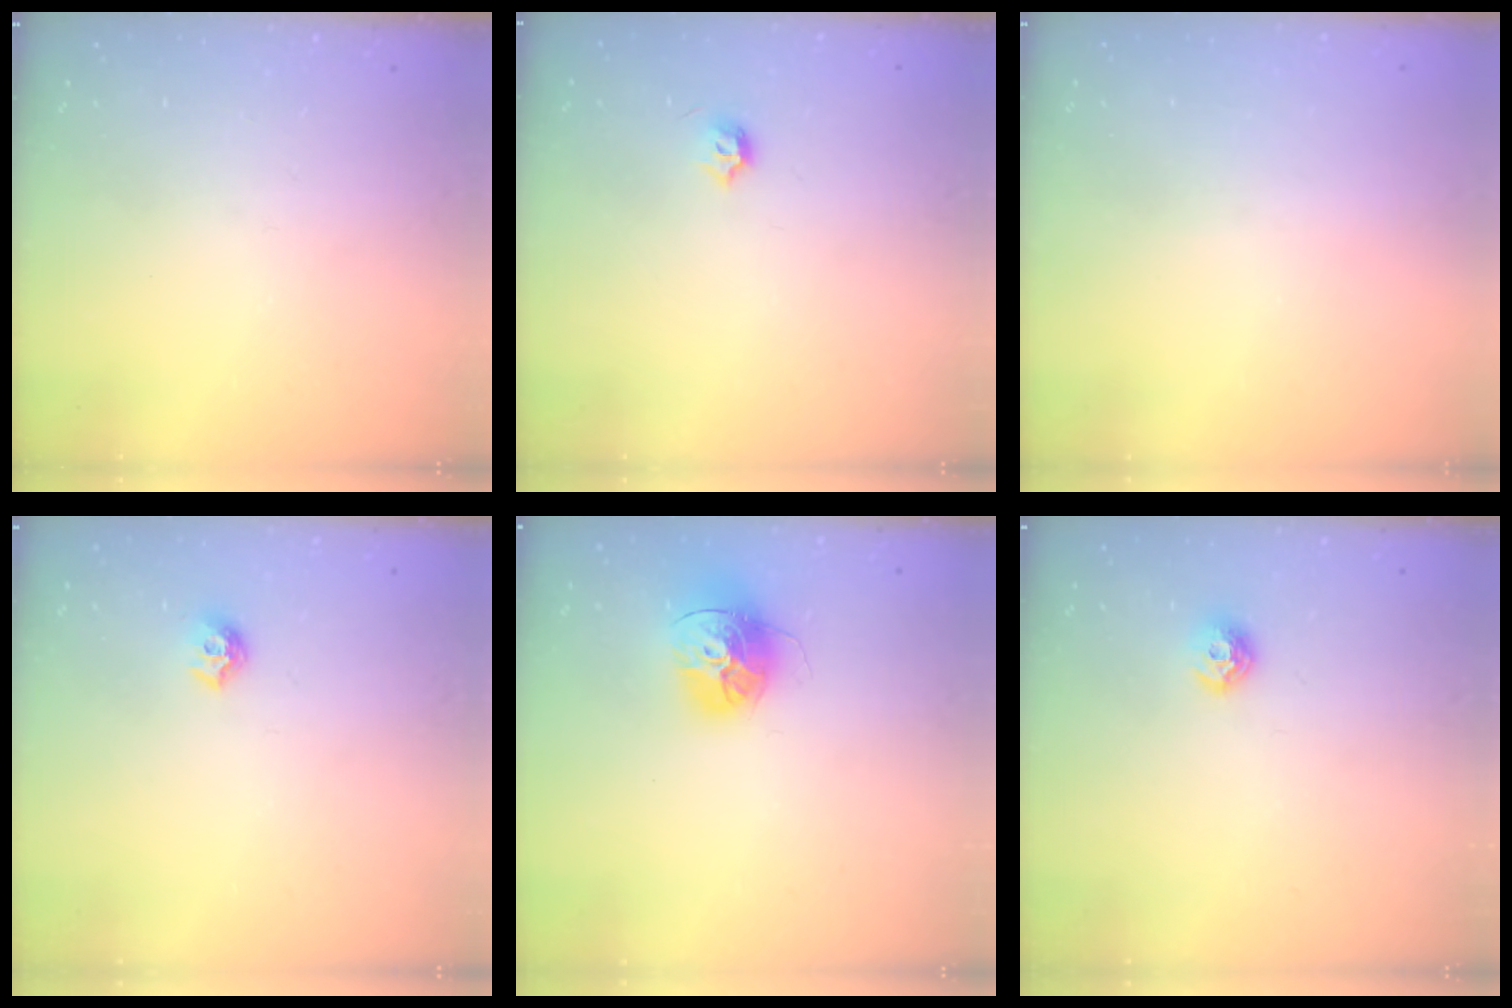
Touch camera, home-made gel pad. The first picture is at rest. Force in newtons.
{"total": 3.9, "press": 3.8, "slide": 0.7}
{"total": 0.9, "press": 0.9, "slide": 0.1}
{"total": 6.9, "press": 6.8, "slide": 0.7}
{"total": 14.5, "press": 14.4, "slide": 1.5}
{"total": 8.0, "press": 8.0, "slide": 1.0}